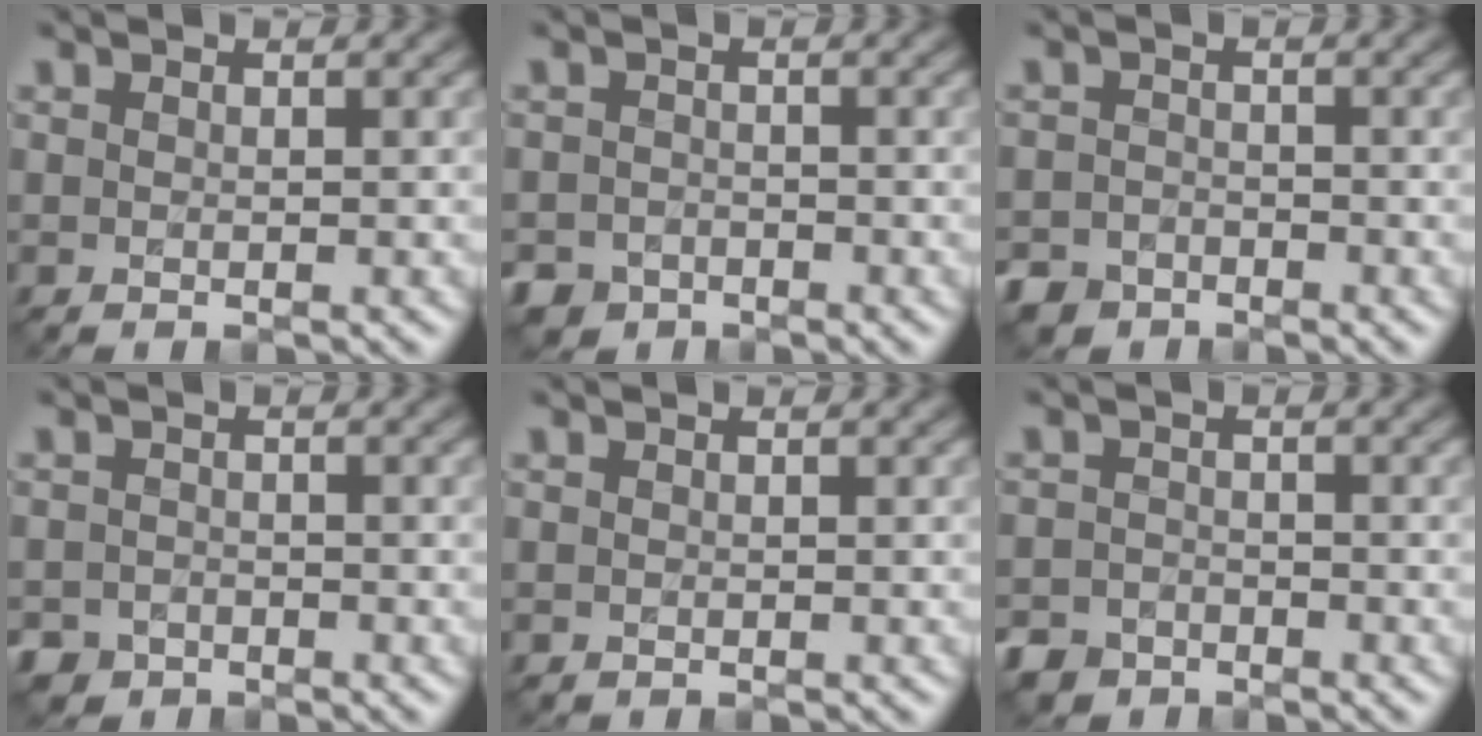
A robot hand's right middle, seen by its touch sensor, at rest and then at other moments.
{"total": 3.0, "force": [-2.1, 2.1, 0.3], "torque": [0.005, -0.002, -0.035]}
{"total": 2.8, "force": [-2.2, 1.8, 0.1], "torque": [0.001, -0.004, -0.043]}
{"total": 2.3, "force": [-1.5, 1.8, 0.0], "torque": [0.007, -0.003, -0.024]}
{"total": 0.0}
{"total": 2.8, "force": [-2.2, 1.7, 0.1], "torque": [0.000, -0.005, -0.043]}